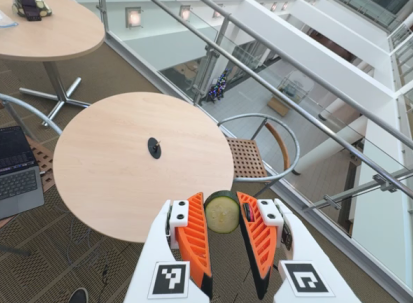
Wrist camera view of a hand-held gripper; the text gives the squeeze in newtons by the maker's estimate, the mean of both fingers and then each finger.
{"total": 7.7, "left": 7.5, "right": 8.0}